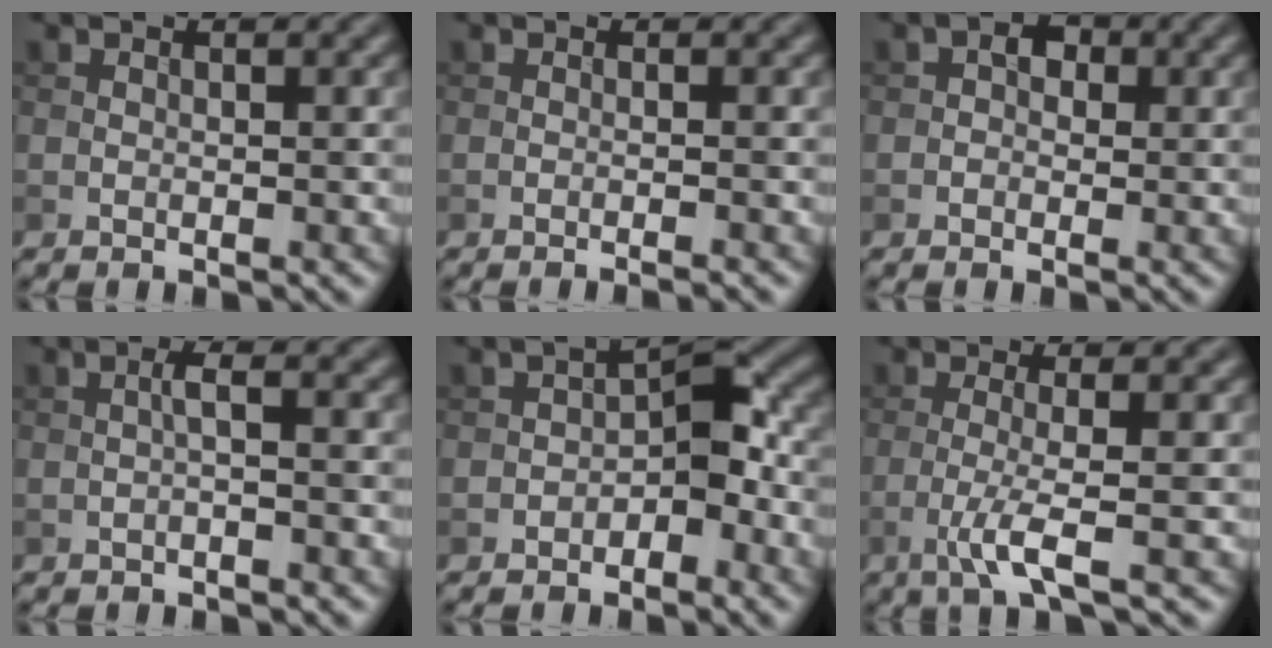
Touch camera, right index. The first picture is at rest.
{"total": 1.7, "force": [-0.6, 0.5, 1.5], "torque": [-0.010, -0.004, -0.017]}
{"total": 1.6, "force": [0.1, 1.3, 0.9], "torque": [-0.006, 0.001, -0.005]}
{"total": 1.3, "force": [-0.3, 0.1, 1.2], "torque": [-0.025, 0.005, -0.005]}
{"total": 4.0, "force": [-1.5, 2.3, 2.9], "torque": [-0.026, 0.014, -0.029]}
{"total": 3.6, "force": [-1.2, 0.5, 3.3], "torque": [-0.064, 0.000, -0.033]}